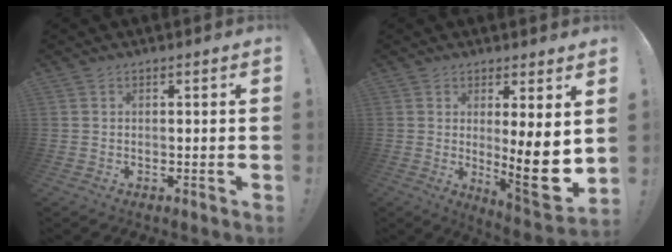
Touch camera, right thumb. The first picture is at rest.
{"total": 13.3, "force": [-0.2, 1.8, 13.1], "torque": [-0.167, -0.035, 0.003]}